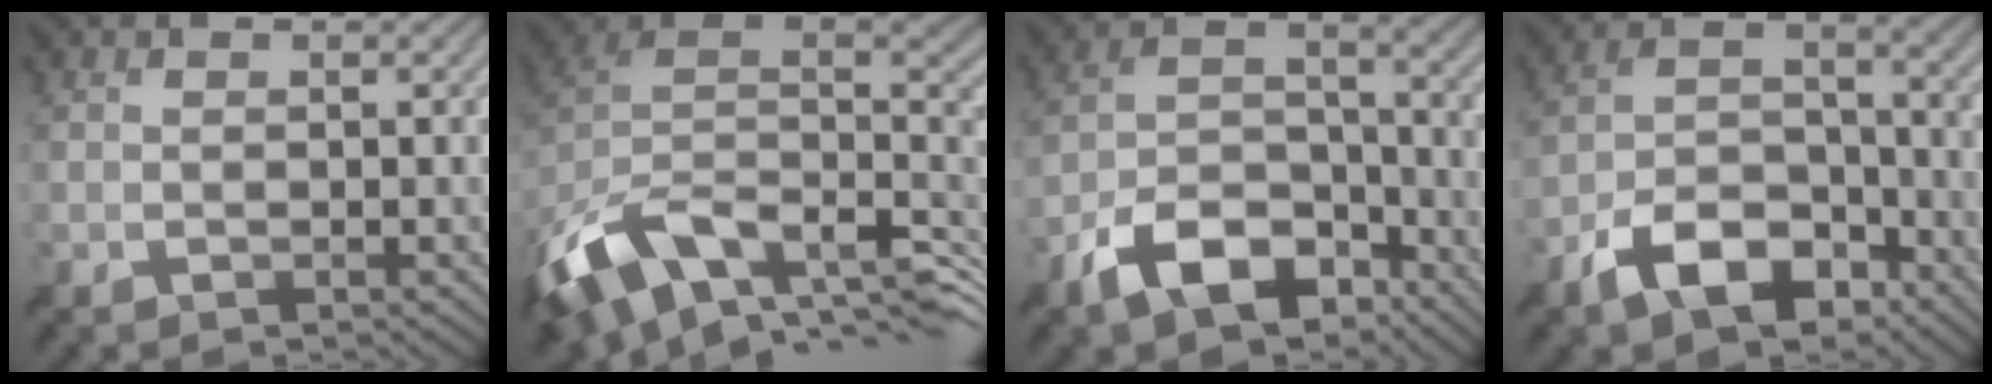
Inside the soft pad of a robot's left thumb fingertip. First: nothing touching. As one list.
[{"total": 17.3, "force": [-5.3, 11.0, 12.3], "torque": [-0.269, -0.034, -0.068]}, {"total": 10.7, "force": [-7.3, 4.9, 6.0], "torque": [-0.104, -0.001, -0.151]}, {"total": 9.5, "force": [-6.4, 4.4, 5.4], "torque": [-0.092, -0.003, -0.133]}]